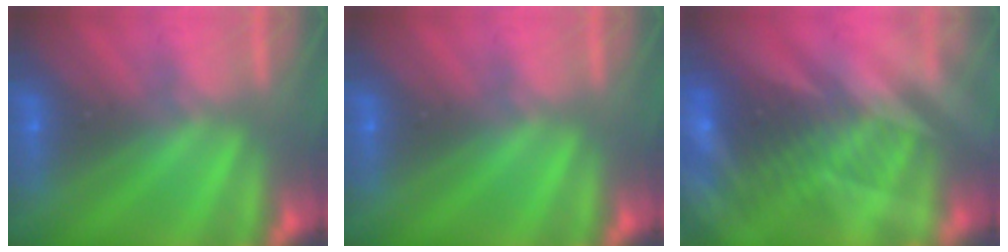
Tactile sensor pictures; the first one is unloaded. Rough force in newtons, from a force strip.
{"total": 0.0}
{"total": 2.9}